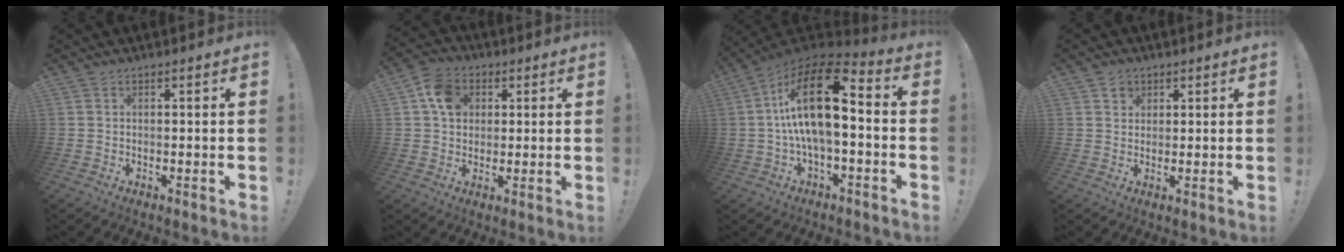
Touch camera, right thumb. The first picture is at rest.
{"total": 9.5, "force": [2.7, 7.7, 4.8], "torque": [-0.076, 0.010, 0.055]}
{"total": 19.3, "force": [1.8, 8.0, 17.5], "torque": [-0.309, -0.013, 0.026]}
{"total": 2.6, "force": [1.7, 2.0, 0.4], "torque": [0.006, -0.011, 0.026]}